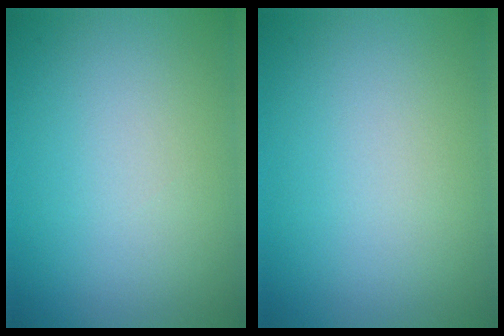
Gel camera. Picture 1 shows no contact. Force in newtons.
{"total": 0.0}